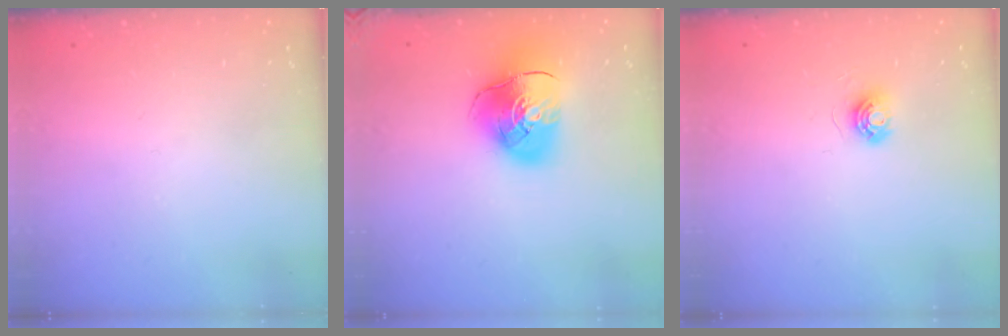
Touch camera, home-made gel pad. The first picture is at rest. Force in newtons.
{"total": 15.0, "press": 14.8, "slide": 2.2}
{"total": 5.6, "press": 5.6, "slide": 0.3}